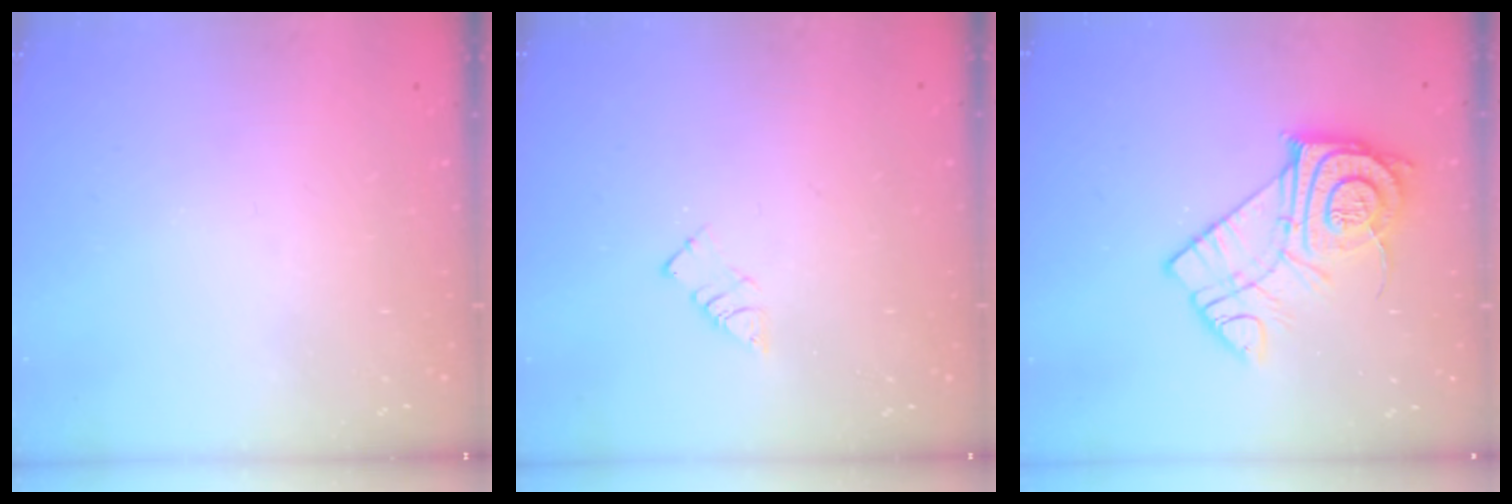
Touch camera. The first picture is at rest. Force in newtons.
{"total": 3.3, "press": 3.3, "slide": 0.2}
{"total": 14.5, "press": 14.5, "slide": 1.0}